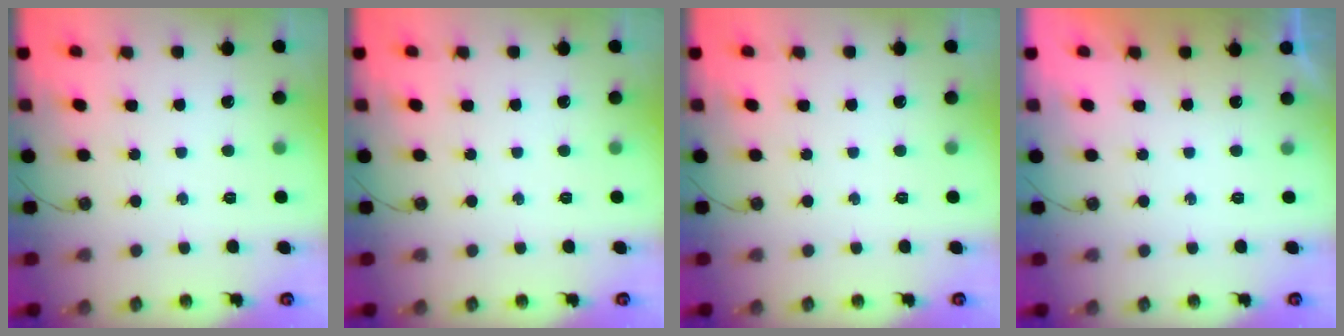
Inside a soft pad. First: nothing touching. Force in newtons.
{"total": 0.0}
{"total": 0.0}
{"total": 0.0}